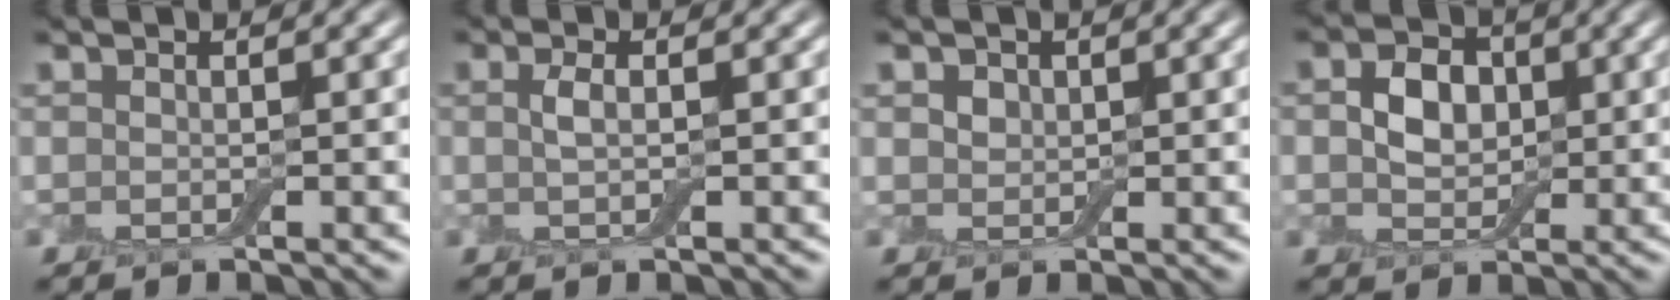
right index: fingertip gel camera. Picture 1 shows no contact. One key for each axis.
{"total": 1.3, "fx": 0.2, "fy": 0.4, "fz": 1.2, "tx": -0.027, "ty": 0.004, "tz": 0.002}
{"total": 1.4, "fx": 0.7, "fy": 1.1, "fz": 0.5, "tx": -0.010, "ty": 0.003, "tz": 0.005}
{"total": 3.8, "fx": 0.5, "fy": 3.0, "fz": 2.3, "tx": -0.043, "ty": 0.003, "tz": 0.002}